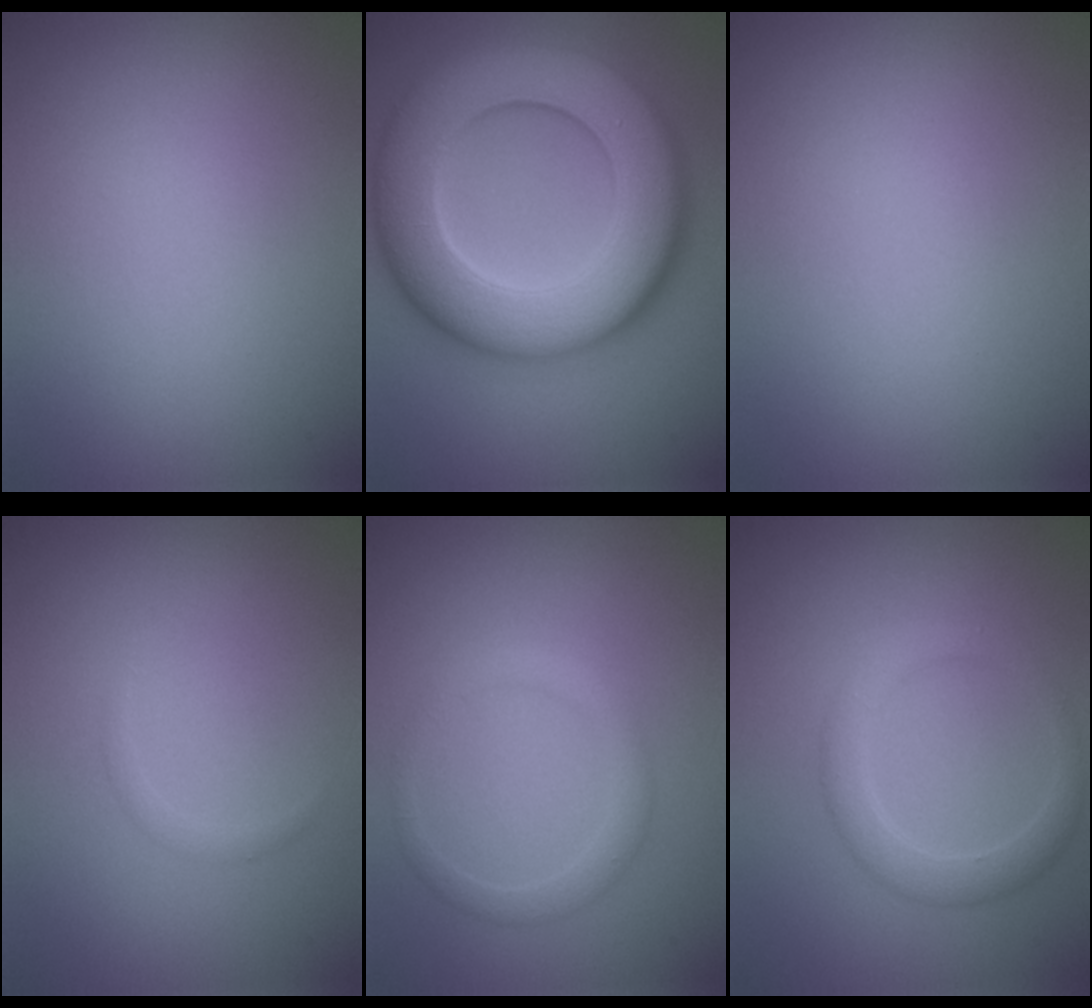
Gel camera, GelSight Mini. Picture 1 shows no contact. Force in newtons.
{"total": 13.6, "press": 13.6, "slide": 0.6}
{"total": 0.0}
{"total": 0.7, "press": 0.7, "slide": 0.1}
{"total": 1.9, "press": 1.9, "slide": 0.1}
{"total": 2.7, "press": 2.7, "slide": 0.1}